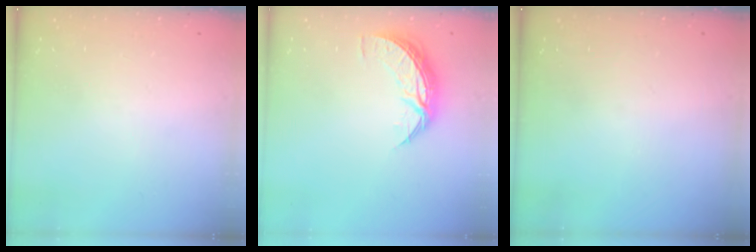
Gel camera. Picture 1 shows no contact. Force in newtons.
{"total": 8.2, "press": 8.2, "slide": 0.4}
{"total": 0.0}